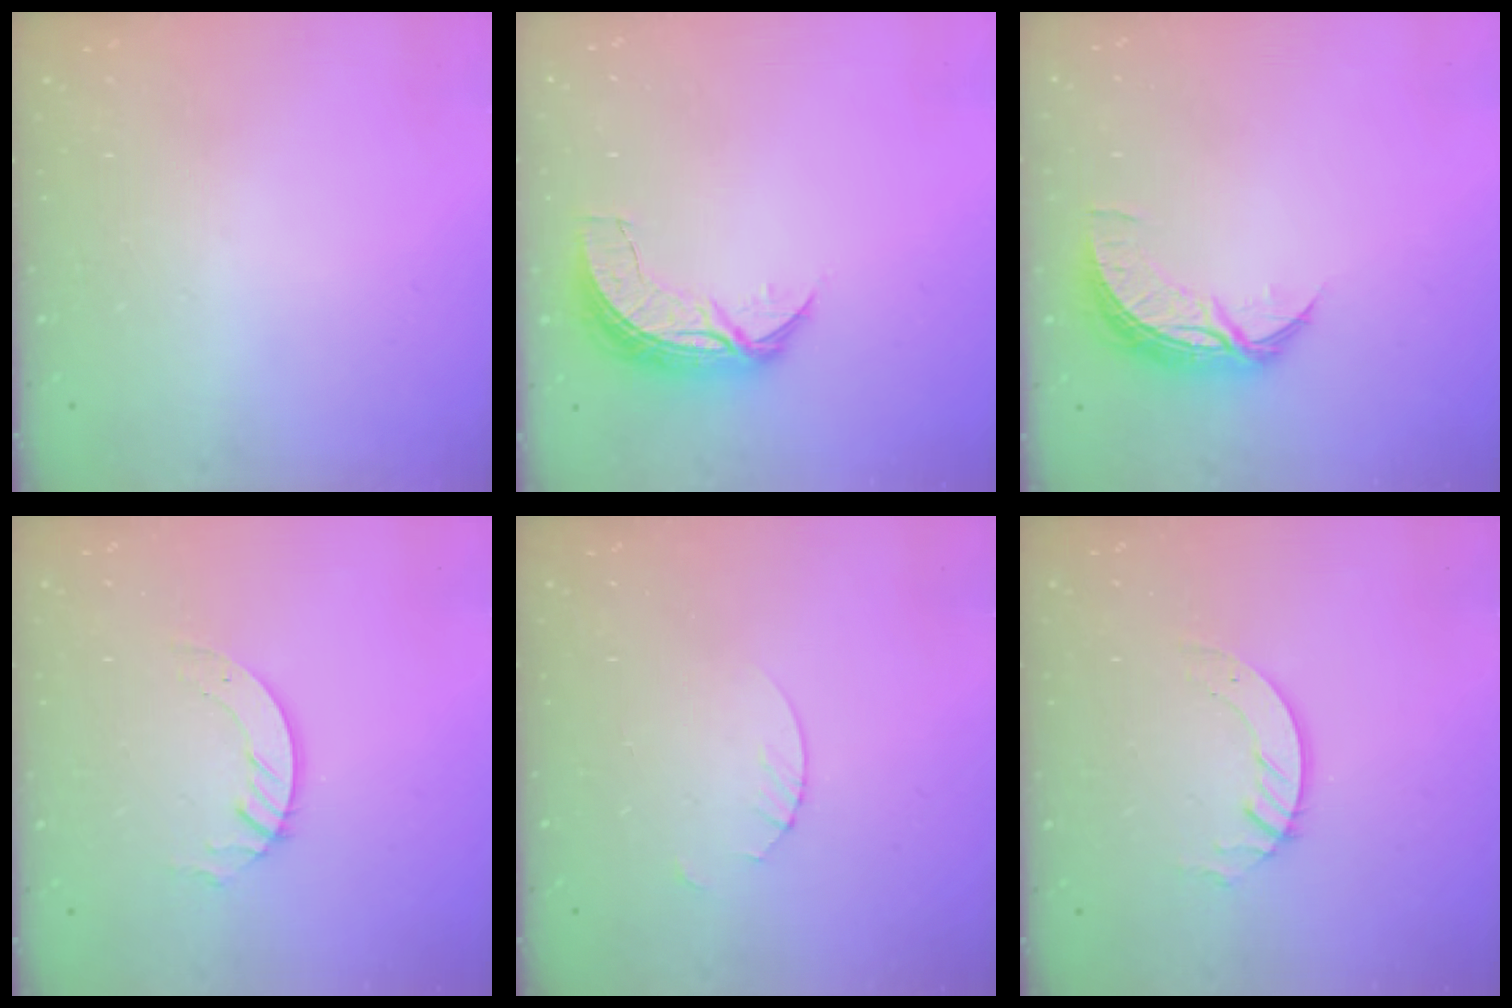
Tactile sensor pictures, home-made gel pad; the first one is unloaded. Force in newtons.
{"total": 7.4, "press": 7.4, "slide": 0.5}
{"total": 8.2, "press": 8.2, "slide": 0.4}
{"total": 2.8, "press": 2.8, "slide": 0.2}
{"total": 1.9, "press": 1.9, "slide": 0.2}
{"total": 2.8, "press": 2.8, "slide": 0.2}